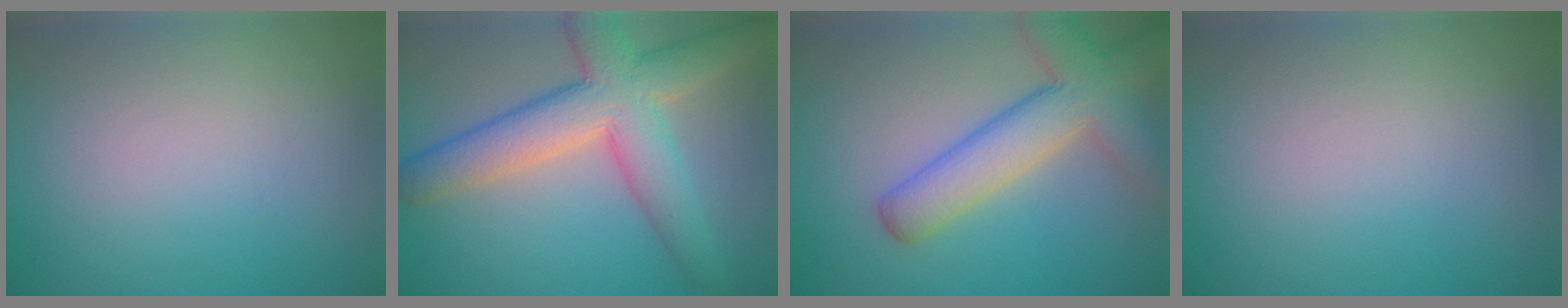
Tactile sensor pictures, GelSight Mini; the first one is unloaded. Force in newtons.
{"total": 8.1, "press": 8.1, "slide": 0.4}
{"total": 7.3, "press": 7.2, "slide": 0.4}
{"total": 0.0}